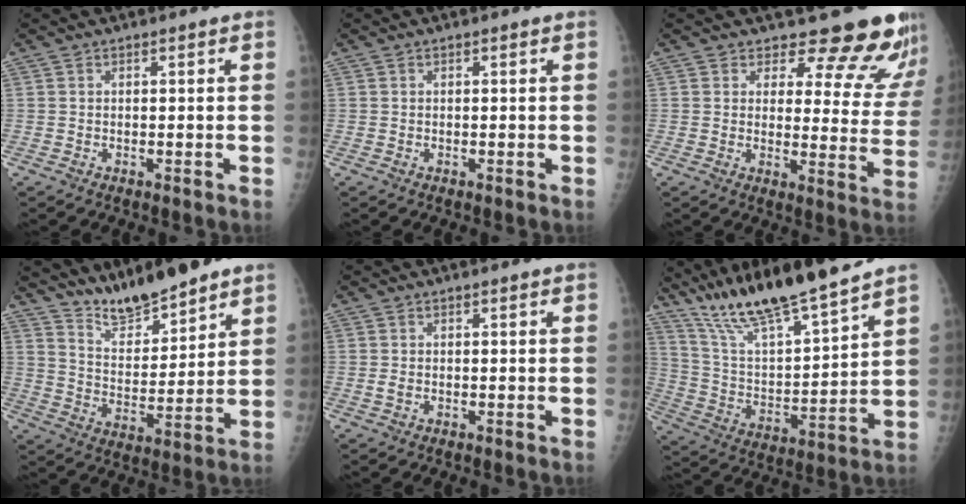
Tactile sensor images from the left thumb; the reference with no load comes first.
{"total": 0.0}
{"total": 14.7, "force": [13.5, 4.7, 3.6], "torque": [0.006, -0.122, 0.143]}
{"total": 11.7, "force": [9.9, 2.8, 5.4], "torque": [-0.072, -0.066, 0.181]}
{"total": 1.0, "force": [0.0, 0.6, 0.8], "torque": [-0.017, -0.001, 0.000]}
{"total": 19.0, "force": [15.8, 2.1, 10.4], "torque": [-0.161, -0.079, 0.290]}